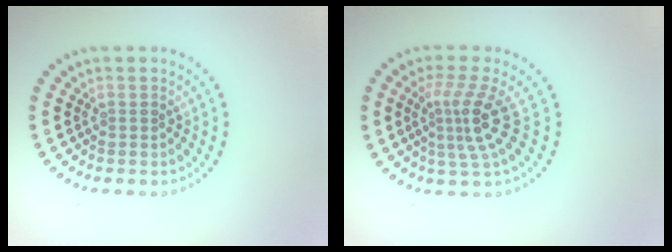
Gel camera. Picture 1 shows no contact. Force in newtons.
{"total": 3.7, "press": 2.6, "slide": 2.7}